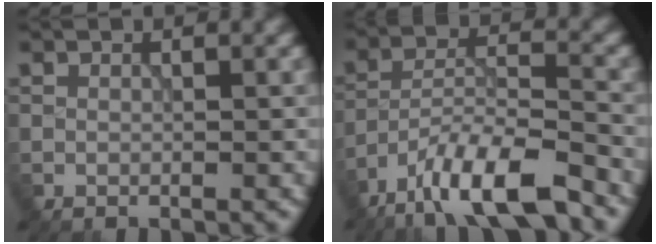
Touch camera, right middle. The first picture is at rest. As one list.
[{"total": 9.7, "force": [-7.2, 2.4, 6.1], "torque": [-0.100, 0.005, -0.137]}]